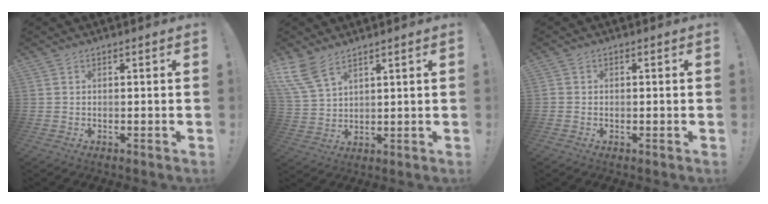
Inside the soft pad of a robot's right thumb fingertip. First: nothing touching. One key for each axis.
{"total": 9.0, "fx": 6.1, "fy": 4.3, "fz": 5.0, "tx": -0.107, "ty": -0.027, "tz": 0.124}
{"total": 0.7, "fx": -0.4, "fy": 0.5, "fz": 0.2, "tx": -0.004, "ty": 0.002, "tz": -0.007}